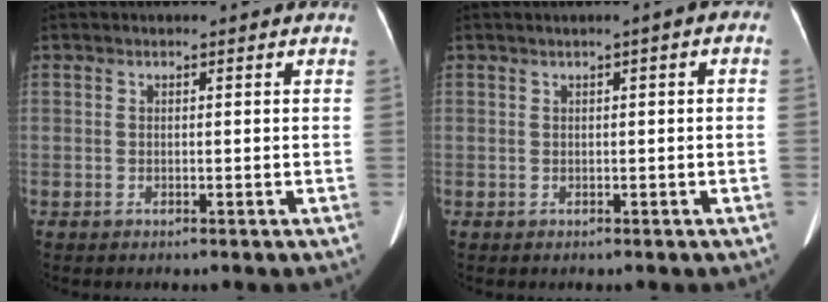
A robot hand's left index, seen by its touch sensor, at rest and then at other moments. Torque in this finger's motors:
{"motor_torque": [-0.06, -0.17, 0.01, 0.01]}